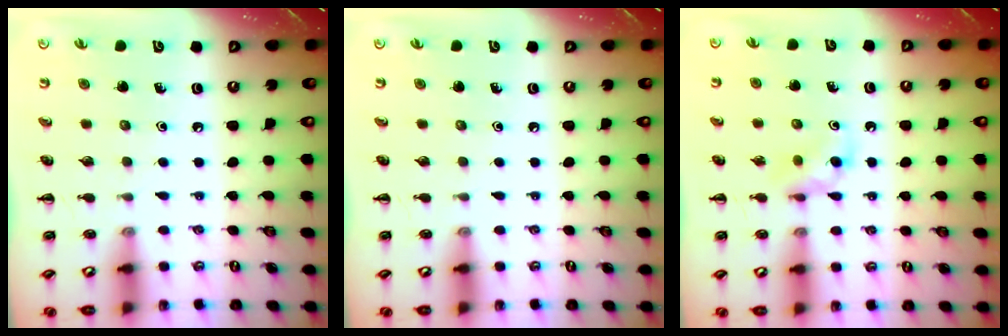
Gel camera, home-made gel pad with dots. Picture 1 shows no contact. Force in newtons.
{"total": 0.0}
{"total": 5.4, "press": 5.0, "slide": 2.0}